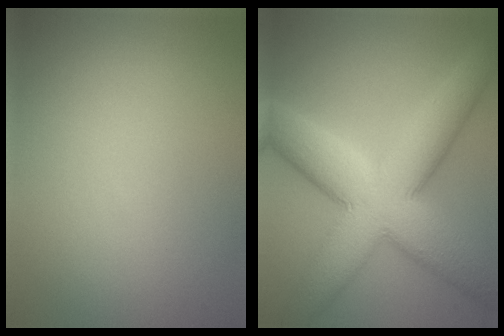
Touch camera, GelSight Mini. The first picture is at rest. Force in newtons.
{"total": 11.1, "press": 11.1, "slide": 0.5}